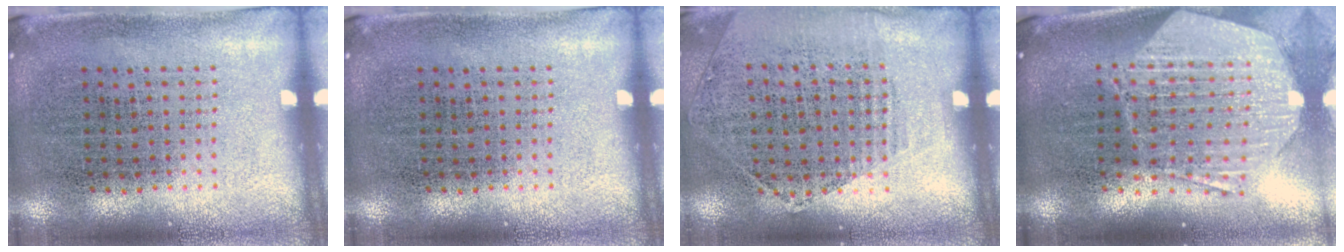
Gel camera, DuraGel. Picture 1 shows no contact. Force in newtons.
{"total": 0.0}
{"total": 1.2, "press": 1.0, "slide": 0.7}
{"total": 2.9, "press": 2.3, "slide": 1.8}